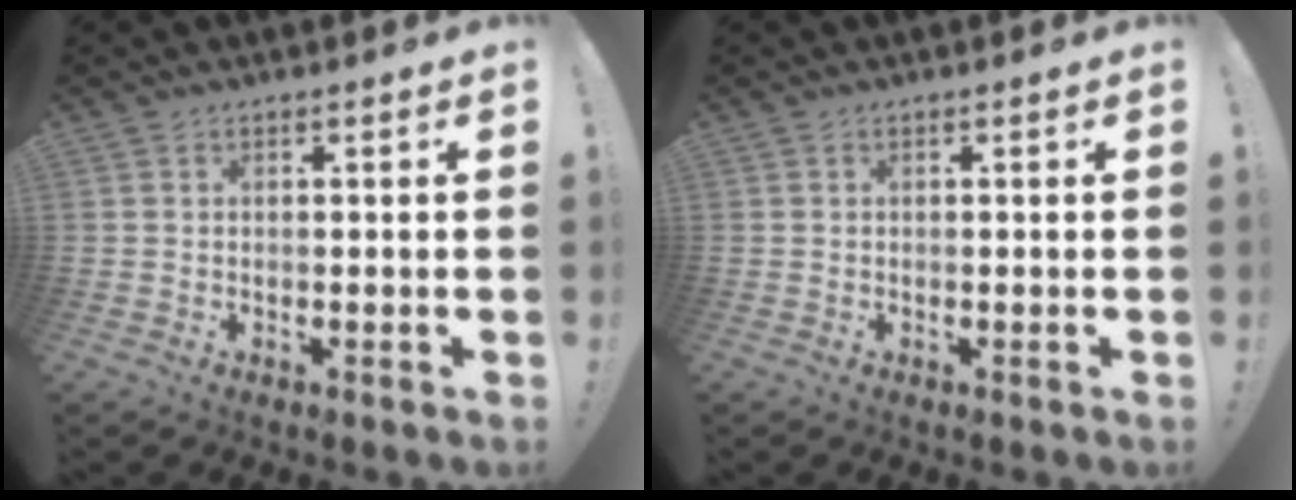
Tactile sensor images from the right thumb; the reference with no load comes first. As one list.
[{"total": 0.0}]